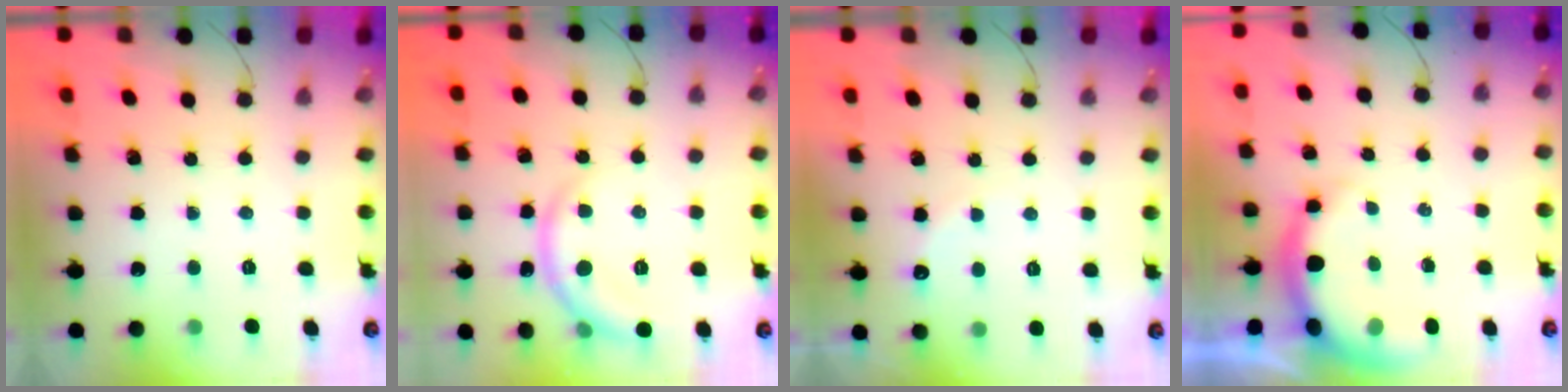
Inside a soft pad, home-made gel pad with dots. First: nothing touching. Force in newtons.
{"total": 7.5, "press": 7.4, "slide": 0.9}
{"total": 7.4, "press": 7.2, "slide": 1.4}
{"total": 7.2, "press": 7.1, "slide": 0.7}